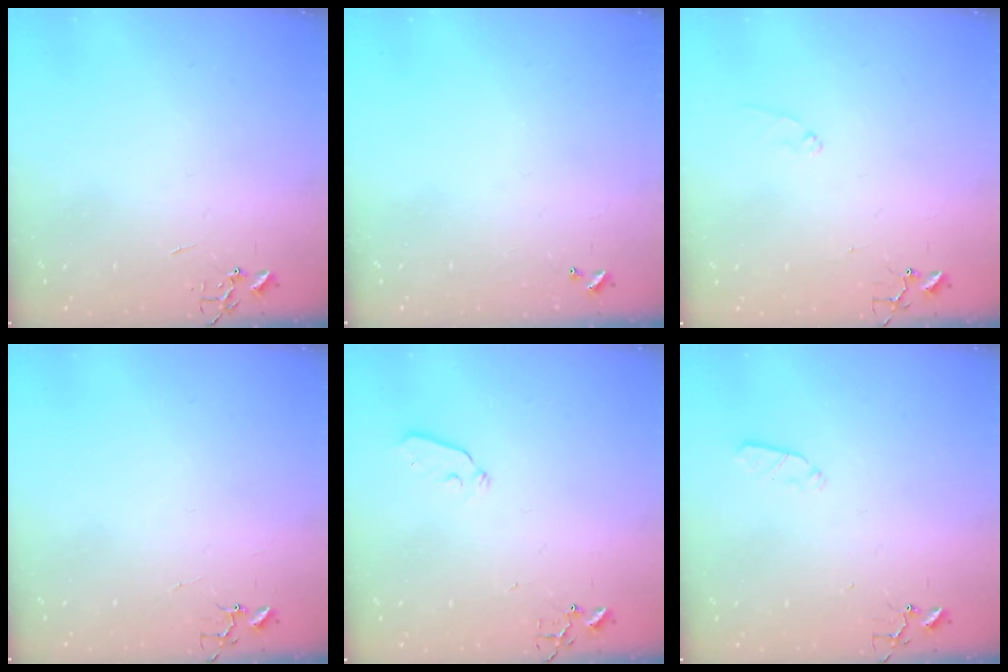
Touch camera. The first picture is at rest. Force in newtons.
{"total": 0.0}
{"total": 6.8, "press": 6.8, "slide": 0.7}
{"total": 3.7, "press": 3.7, "slide": 0.3}
{"total": 4.4, "press": 4.3, "slide": 0.8}
{"total": 3.6, "press": 3.6, "slide": 0.5}